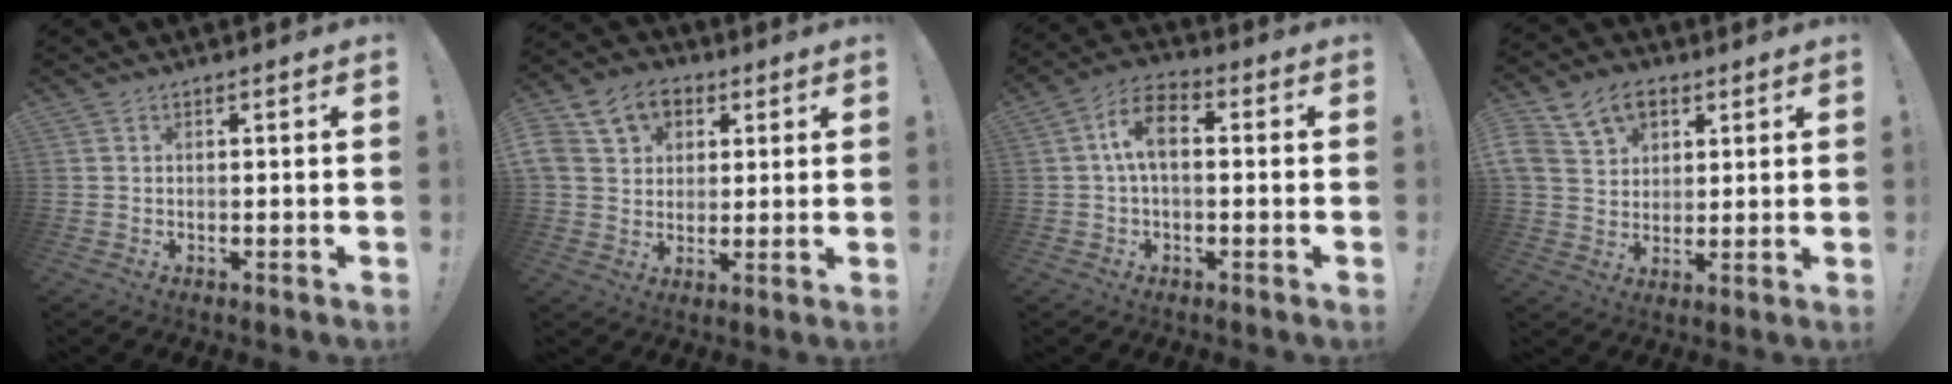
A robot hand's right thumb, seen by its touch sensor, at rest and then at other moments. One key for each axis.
{"total": 13.4, "fx": 5.5, "fy": 10.4, "fz": 6.4, "tx": -0.104, "ty": -0.017, "tz": 0.111}
{"total": 8.8, "fx": 0.7, "fy": 4.9, "fz": 7.3, "tx": -0.140, "ty": 0.012, "tz": 0.016}
{"total": 13.1, "fx": 6.2, "fy": 9.6, "fz": 6.4, "tx": -0.106, "ty": -0.020, "tz": 0.126}